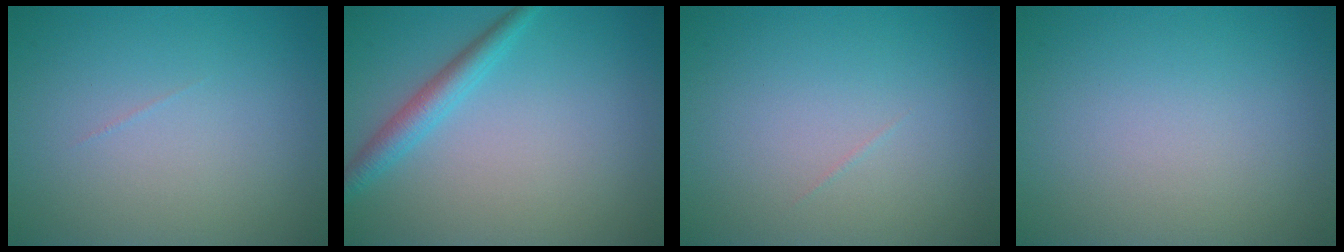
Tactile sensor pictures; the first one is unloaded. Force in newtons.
{"total": 2.6, "press": 2.5, "slide": 0.1}
{"total": 0.0}
{"total": 0.0}